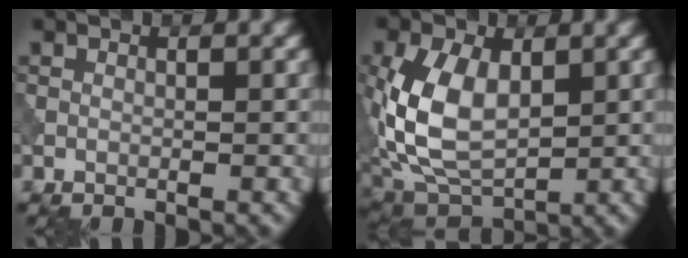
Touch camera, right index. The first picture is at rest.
{"total": 9.2, "force": [0.8, 5.7, 7.2], "torque": [-0.164, 0.002, 0.012]}